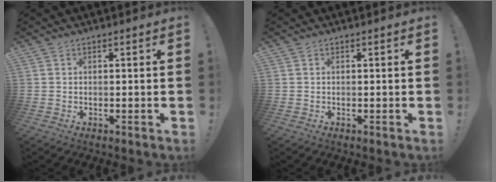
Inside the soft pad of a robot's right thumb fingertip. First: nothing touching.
{"total": 0.0}